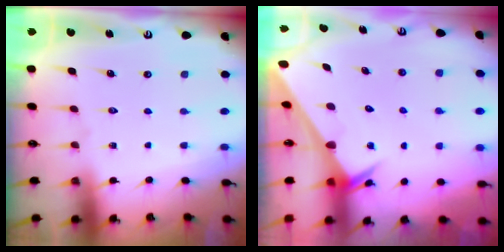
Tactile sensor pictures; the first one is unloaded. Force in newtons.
{"total": 2.4, "press": 2.4, "slide": 0.1}